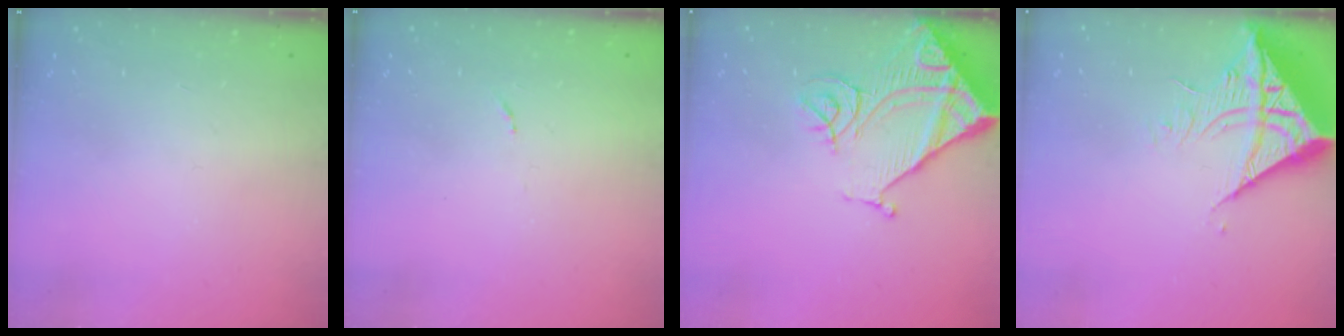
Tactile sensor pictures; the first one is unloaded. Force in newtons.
{"total": 4.6, "press": 4.6, "slide": 0.6}
{"total": 17.1, "press": 17.0, "slide": 1.8}
{"total": 11.2, "press": 11.1, "slide": 1.4}